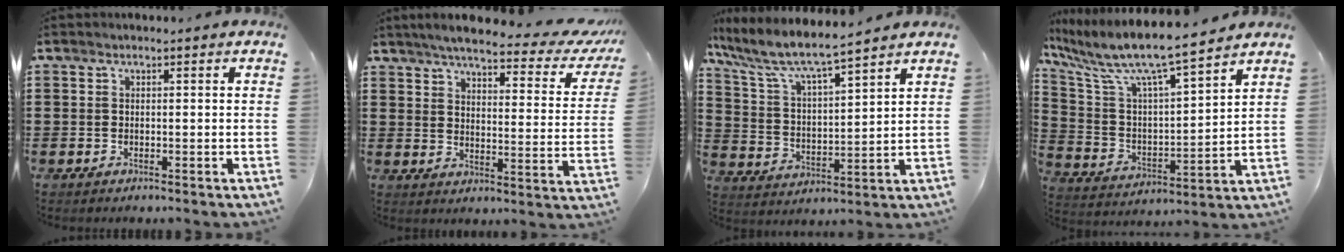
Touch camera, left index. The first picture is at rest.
{"total": 5.6, "force": [4.7, 0.4, 3.1], "torque": [-0.072, -0.029, 0.073]}
{"total": 6.5, "force": [5.8, 0.8, 2.9], "torque": [-0.084, -0.032, 0.094]}
{"total": 8.3, "force": [7.2, 0.4, 4.1], "torque": [-0.116, -0.056, 0.115]}